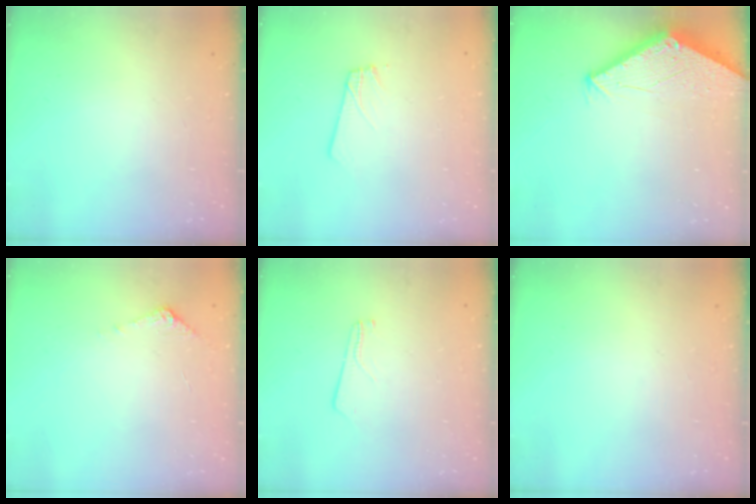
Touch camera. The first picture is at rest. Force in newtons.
{"total": 1.9, "press": 1.9, "slide": 0.1}
{"total": 2.9, "press": 2.9, "slide": 0.1}
{"total": 6.5, "press": 6.4, "slide": 0.6}
{"total": 2.6, "press": 2.6, "slide": 0.3}
{"total": 0.0}